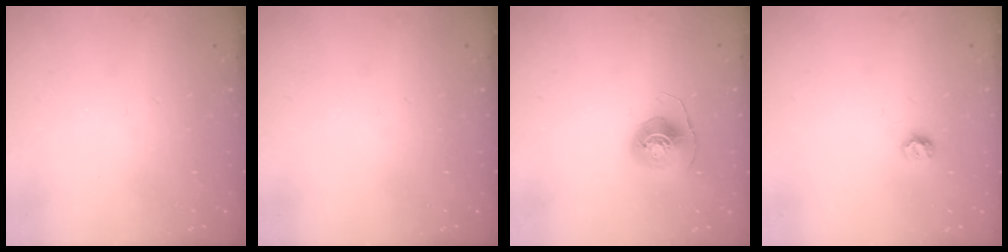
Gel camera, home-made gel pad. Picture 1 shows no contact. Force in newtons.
{"total": 0.0}
{"total": 6.8, "press": 6.8, "slide": 0.4}
{"total": 5.5, "press": 5.4, "slide": 0.6}